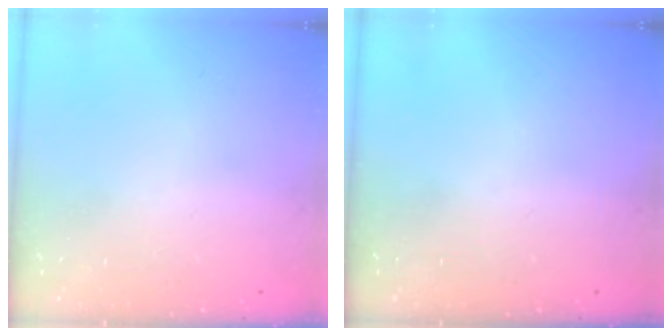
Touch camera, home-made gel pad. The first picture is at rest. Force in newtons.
{"total": 0.0}